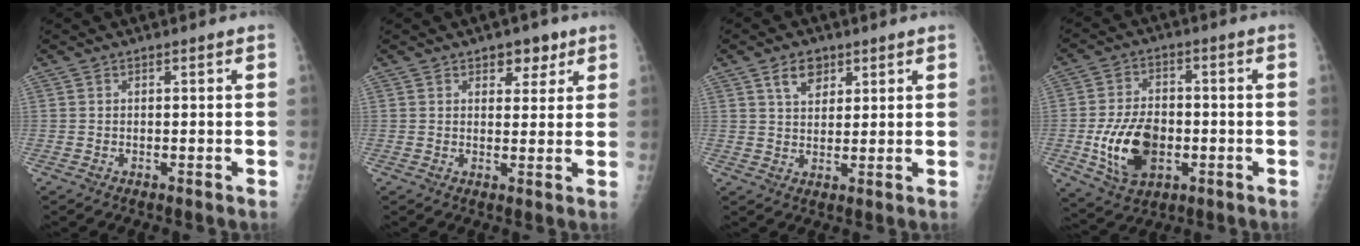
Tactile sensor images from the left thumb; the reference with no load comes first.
{"total": 4.6, "force": [2.7, 2.9, 2.3], "torque": [0.001, -0.012, 0.036]}
{"total": 5.2, "force": [2.9, 3.3, 2.7], "torque": [-0.029, -0.016, 0.052]}
{"total": 13.0, "force": [-2.9, 8.4, 9.5], "torque": [-0.151, 0.008, -0.041]}